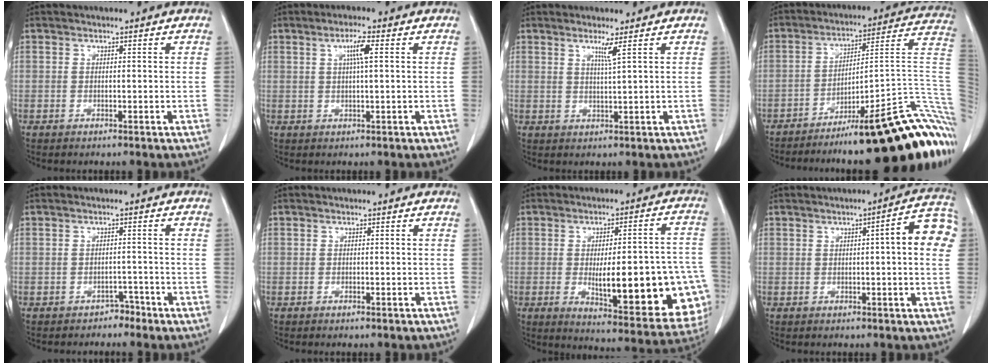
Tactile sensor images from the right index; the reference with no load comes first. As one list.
[{"total": 3.5, "force": [1.0, 0.0, 3.3], "torque": [-0.059, 0.003, 0.018]}, {"total": 2.4, "force": [1.3, -0.8, 1.8], "torque": [-0.035, -0.011, 0.029]}, {"total": 26.6, "force": [-15.4, 3.5, 21.5], "torque": [-0.176, 0.027, -0.214]}, {"total": 1.9, "force": [-1.6, 0.9, 0.1], "torque": [-0.001, 0.004, -0.024]}, {"total": 0.7, "force": [-0.6, 0.1, 0.3], "torque": [-0.008, -0.001, -0.007]}, {"total": 22.8, "force": [-4.9, 5.8, 21.5], "torque": [-0.194, 0.016, -0.039]}, {"total": 7.7, "force": [1.2, 0.8, 7.5], "torque": [-0.087, 0.021, 0.006]}]